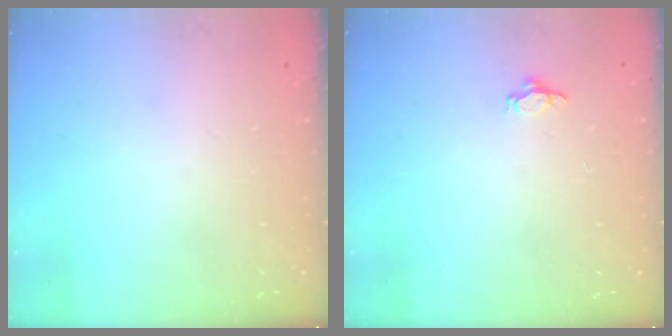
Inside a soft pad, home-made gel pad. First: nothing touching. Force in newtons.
{"total": 2.7, "press": 2.6, "slide": 1.0}